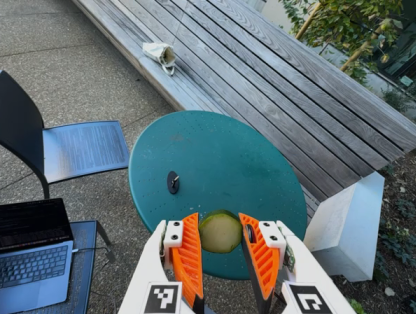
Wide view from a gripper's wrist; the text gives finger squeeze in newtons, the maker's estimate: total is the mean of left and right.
{"total": 10.5, "left": 10.7, "right": 10.2}